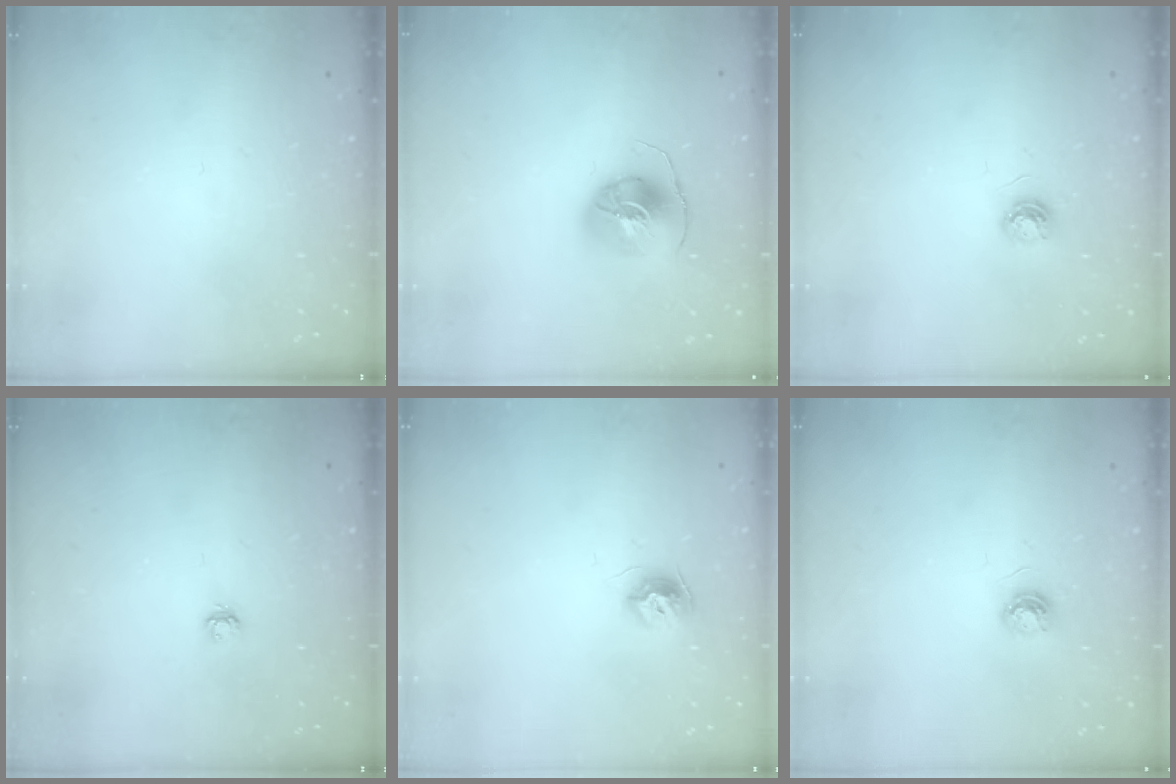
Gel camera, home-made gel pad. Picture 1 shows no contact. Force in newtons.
{"total": 8.7, "press": 8.7, "slide": 0.7}
{"total": 5.2, "press": 5.1, "slide": 0.6}
{"total": 3.2, "press": 3.2, "slide": 0.3}
{"total": 8.1, "press": 8.1, "slide": 0.1}
{"total": 5.2, "press": 5.1, "slide": 0.6}